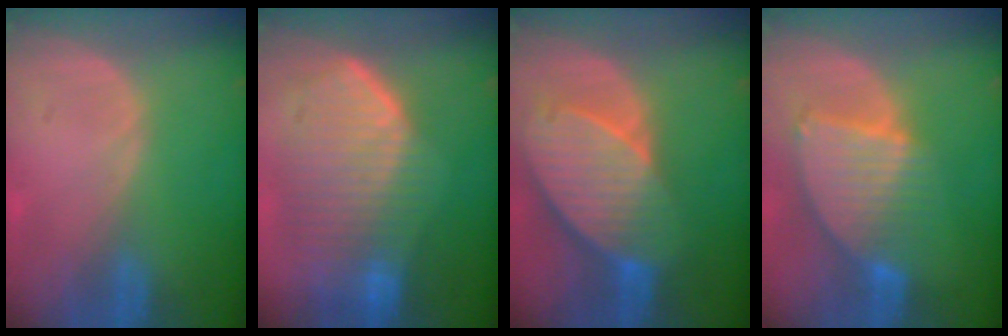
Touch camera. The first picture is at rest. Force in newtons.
{"total": 10.8, "press": 9.4, "slide": 5.3}
{"total": 10.4, "press": 9.1, "slide": 5.0}
{"total": 8.6, "press": 7.5, "slide": 4.2}